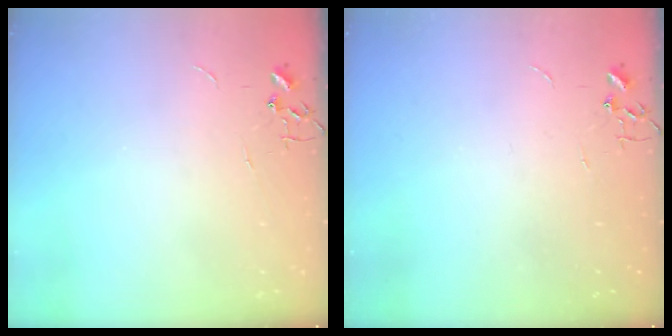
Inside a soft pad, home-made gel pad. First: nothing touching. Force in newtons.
{"total": 0.0}